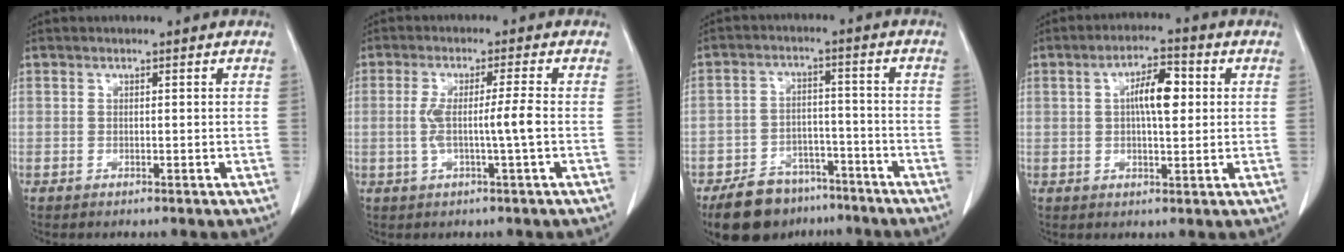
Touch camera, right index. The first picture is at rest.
{"total": 5.3, "force": [-0.7, -0.8, 5.2], "torque": [-0.100, 0.003, -0.011]}
{"total": 10.6, "force": [-8.3, 5.6, 3.4], "torque": [-0.053, 0.009, -0.133]}
{"total": 6.5, "force": [1.1, 2.0, 6.1], "torque": [-0.109, 0.012, 0.019]}